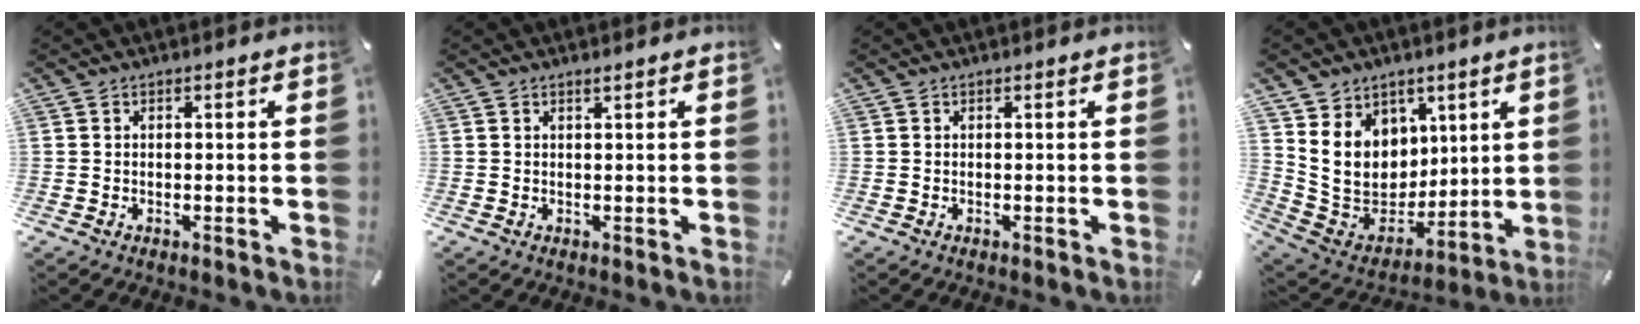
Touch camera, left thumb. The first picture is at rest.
{"total": 0.8, "force": [0.6, -0.1, 0.5], "torque": [-0.010, 0.000, 0.010]}
{"total": 0.0}
{"total": 14.0, "force": [4.3, 12.5, 4.4], "torque": [-0.084, -0.037, 0.099]}